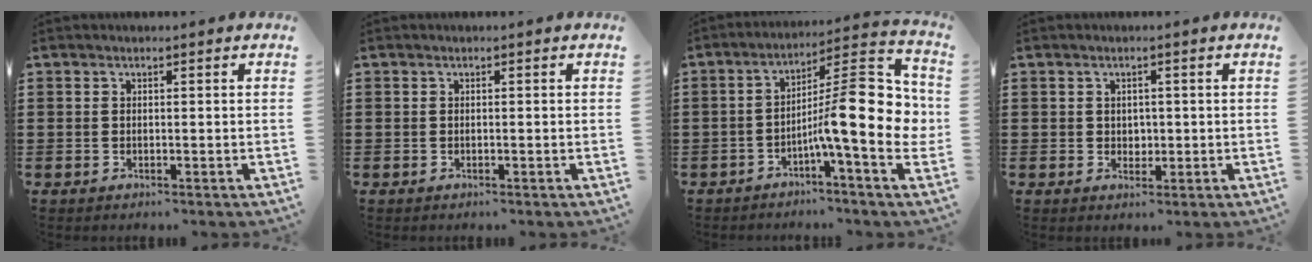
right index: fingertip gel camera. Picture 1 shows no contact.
{"total": 0.0}
{"total": 14.5, "force": [-1.6, 2.8, 14.1], "torque": [-0.216, -0.024, -0.031]}
{"total": 1.6, "force": [0.3, 1.4, 0.5], "torque": [-0.014, 0.008, 0.006]}